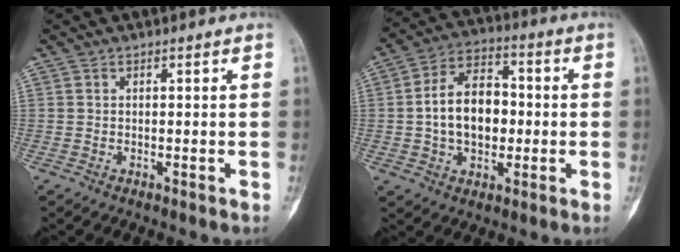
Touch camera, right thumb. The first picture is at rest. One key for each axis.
{"total": 13.2, "fx": -0.4, "fy": 8.8, "fz": 9.8, "tx": -0.142, "ty": 0.027, "tz": -0.013}